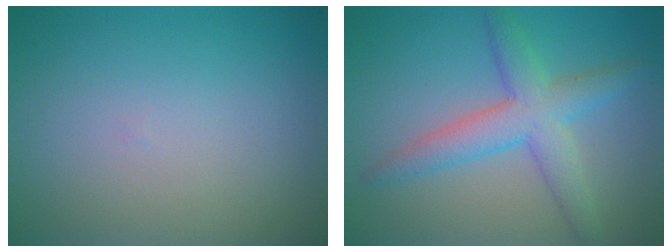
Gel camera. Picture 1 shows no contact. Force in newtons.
{"total": 4.7, "press": 4.7, "slide": 0.1}